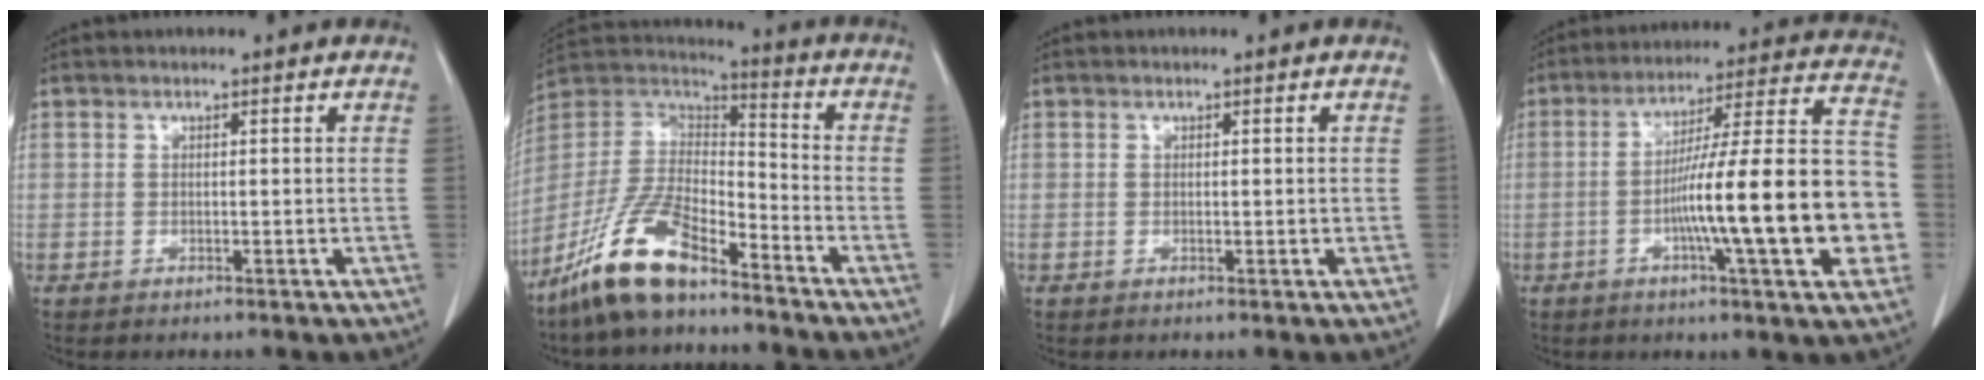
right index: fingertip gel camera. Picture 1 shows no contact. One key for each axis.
{"total": 14.1, "fx": -10.1, "fy": 3.9, "fz": 9.0, "tx": -0.186, "ty": 0.007, "tz": -0.191}
{"total": 0.6, "fx": 0.1, "fy": 0.3, "fz": 0.4, "tx": -0.008, "ty": 0.000, "tz": 0.003}
{"total": 21.1, "fx": -4.6, "fy": 1.9, "fz": 20.5, "tx": -0.255, "ty": 0.026, "tz": -0.066}